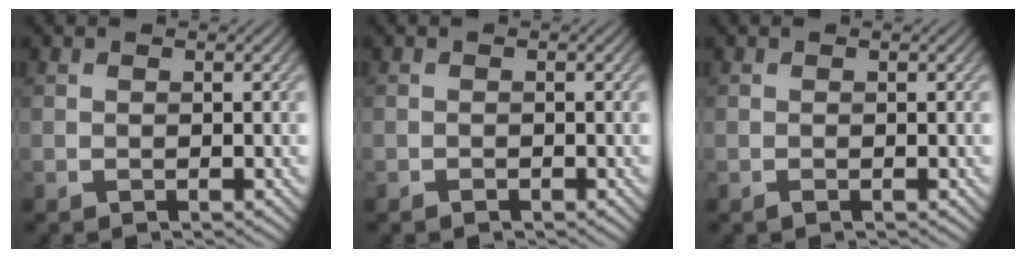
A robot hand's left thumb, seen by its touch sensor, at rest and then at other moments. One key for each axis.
{"total": 0.6, "fx": -0.5, "fy": 0.3, "fz": 0.2, "tx": -0.001, "ty": 0.000, "tz": -0.009}
{"total": 0.0}